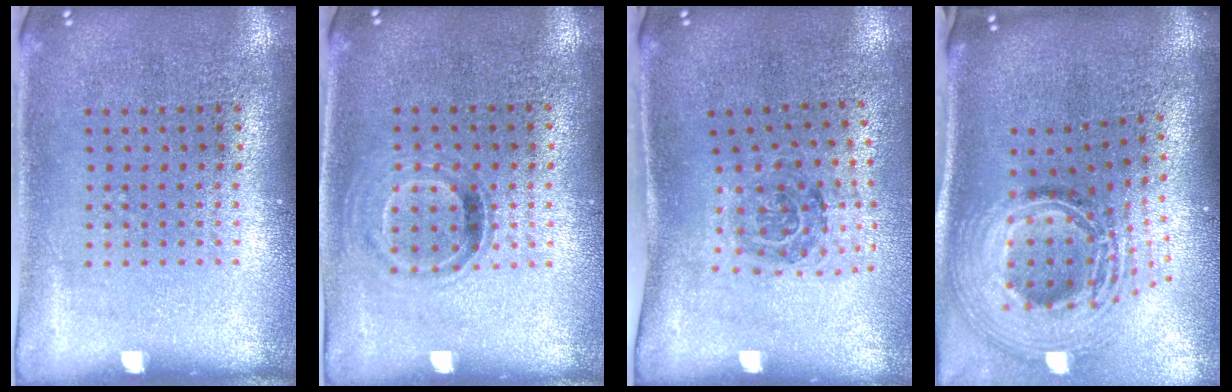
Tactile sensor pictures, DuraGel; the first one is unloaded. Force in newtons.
{"total": 1.0, "press": 0.9, "slide": 0.5}
{"total": 1.3, "press": 1.1, "slide": 0.7}
{"total": 3.0, "press": 2.0, "slide": 2.2}